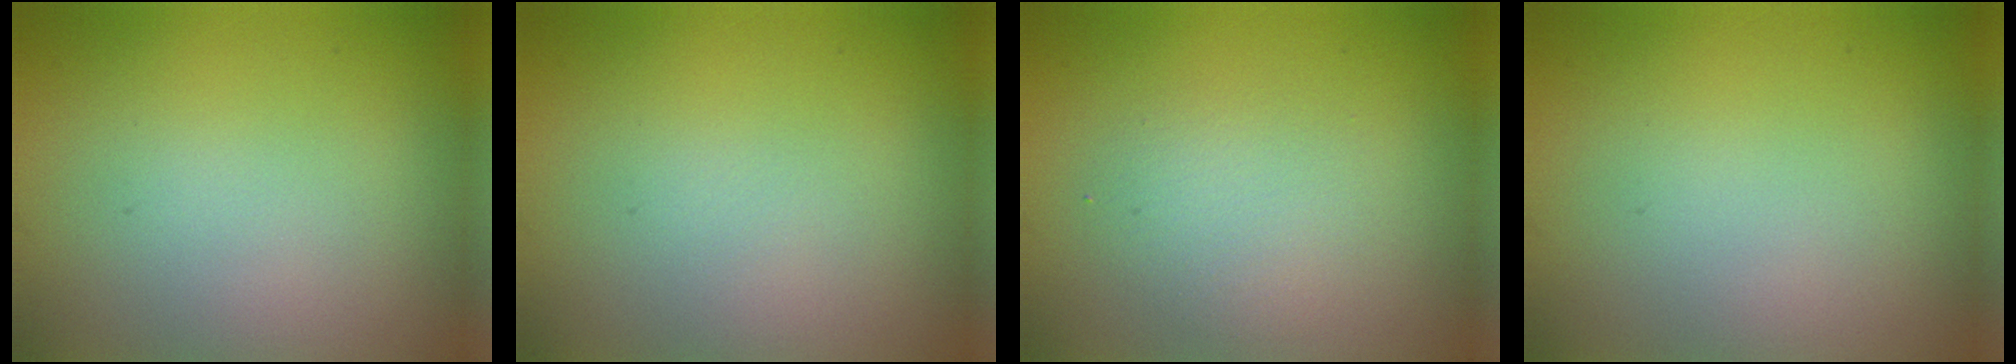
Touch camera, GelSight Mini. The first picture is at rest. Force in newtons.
{"total": 0.0}
{"total": 2.3, "press": 2.3, "slide": 0.1}
{"total": 0.0}